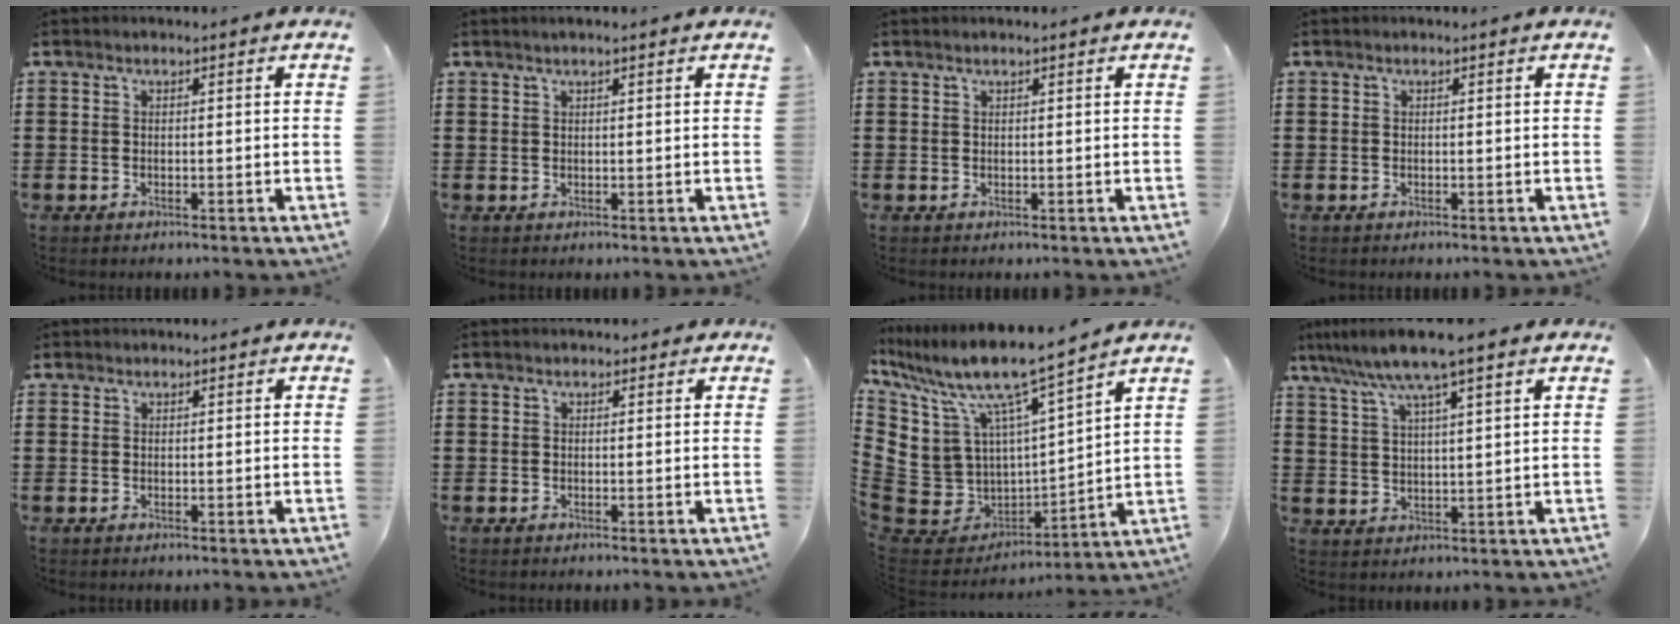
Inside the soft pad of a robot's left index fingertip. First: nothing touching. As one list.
[{"total": 1.1, "force": [0.8, 0.0, 0.8], "torque": [-0.016, 0.000, 0.014]}, {"total": 0.6, "force": [0.4, 0.0, 0.5], "torque": [-0.009, 0.000, 0.009]}, {"total": 0.0}, {"total": 0.6, "force": [0.4, 0.4, 0.1], "torque": [-0.004, 0.002, 0.008]}, {"total": 0.9, "force": [0.5, 0.7, 0.2], "torque": [-0.006, 0.005, 0.009]}, {"total": 11.9, "force": [8.4, 5.6, 6.4], "torque": [-0.182, -0.064, 0.145]}, {"total": 7.8, "force": [5.8, 0.1, 5.3], "torque": [-0.117, -0.015, 0.100]}]